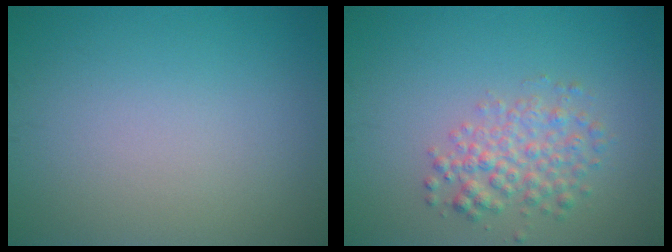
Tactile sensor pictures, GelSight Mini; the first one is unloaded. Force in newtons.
{"total": 3.3, "press": 3.3, "slide": 0.1}